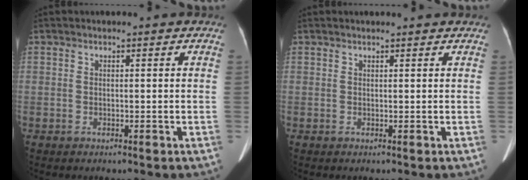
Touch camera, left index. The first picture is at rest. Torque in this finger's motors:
{"motor_torque": [-0.27, -0.28, -0.35, -0.05]}